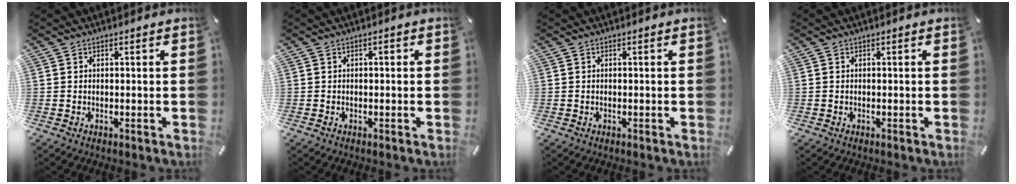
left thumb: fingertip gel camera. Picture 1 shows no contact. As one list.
[{"total": 0.8, "force": [-0.3, 0.5, 0.5], "torque": [-0.010, 0.004, -0.007]}, {"total": 0.0}, {"total": 0.0}]